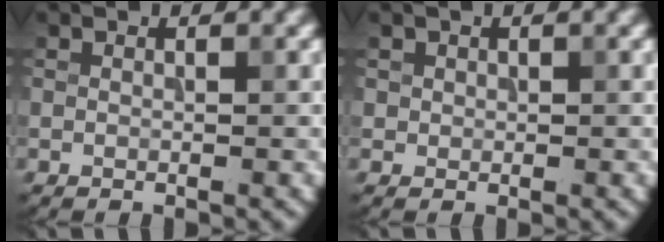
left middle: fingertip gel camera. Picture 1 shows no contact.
{"total": 0.8, "force": [0.3, 0.7, 0.1], "torque": [0.006, -0.003, 0.006]}